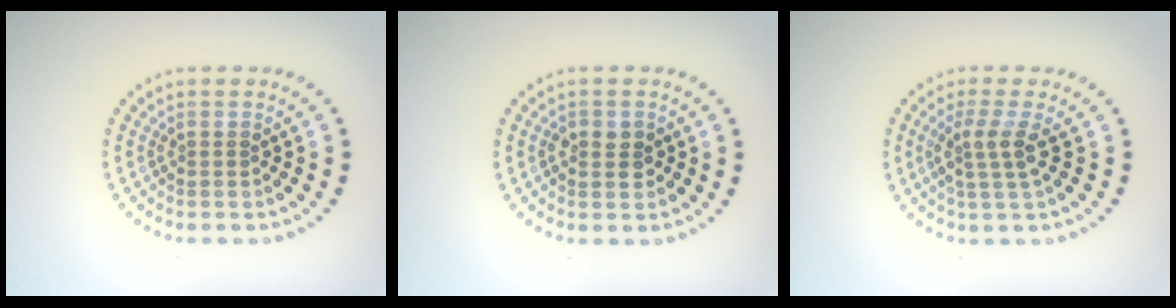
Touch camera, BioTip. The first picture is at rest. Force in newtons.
{"total": 1.9, "press": 1.9, "slide": 0.2}
{"total": 2.6, "press": 2.0, "slide": 1.6}